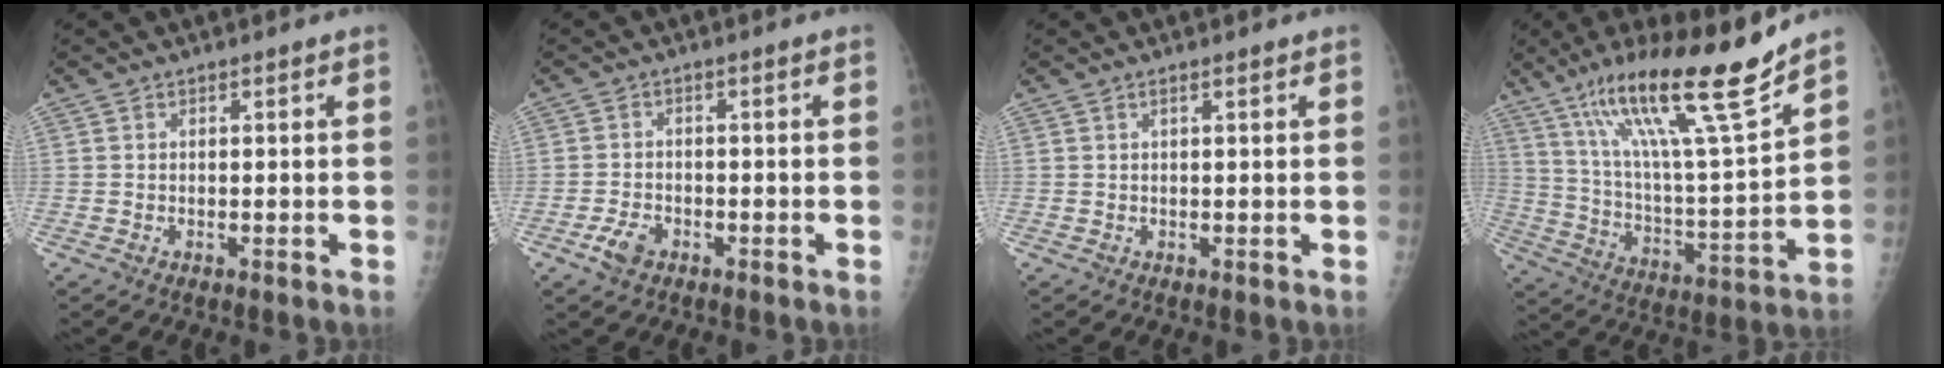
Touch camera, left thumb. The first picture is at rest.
{"total": 3.5, "force": [-2.0, 2.1, 1.9], "torque": [-0.038, 0.009, -0.034]}
{"total": 0.8, "force": [0.5, 0.1, 0.6], "torque": [-0.010, 0.002, 0.009]}
{"total": 21.8, "force": [15.2, 1.6, 15.5], "torque": [-0.242, -0.067, 0.269]}